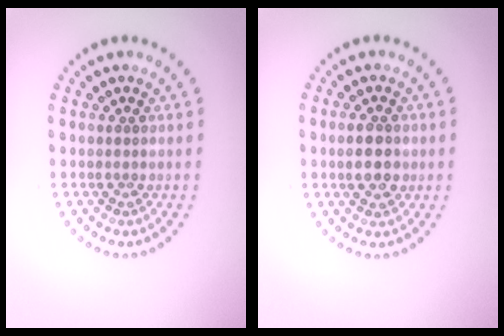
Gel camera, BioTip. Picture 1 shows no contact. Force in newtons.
{"total": 2.8, "press": 2.8, "slide": 0.2}